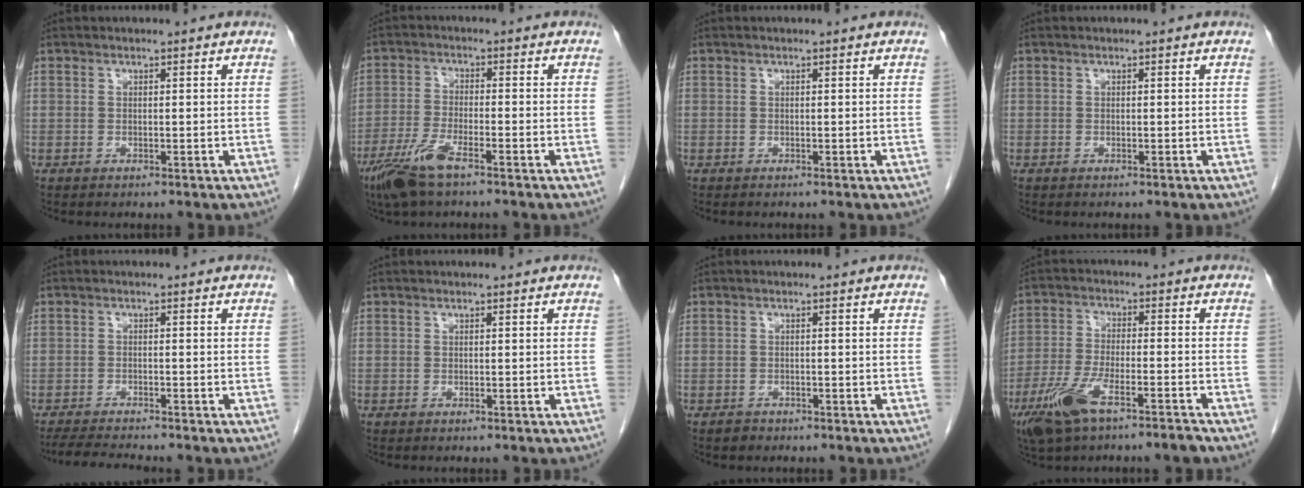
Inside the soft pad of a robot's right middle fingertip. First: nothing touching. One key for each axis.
{"total": 7.0, "fx": -4.7, "fy": 1.1, "fz": 5.1, "tx": -0.115, "ty": -0.015, "tz": -0.090}
{"total": 0.0}
{"total": 0.0}
{"total": 4.5, "fx": -4.3, "fy": -0.4, "fz": 1.5, "tx": -0.024, "ty": -0.021, "tz": -0.074}
{"total": 0.0}
{"total": 1.2, "fx": -0.9, "fy": 0.7, "fz": 0.1, "tx": -0.003, "ty": 0.002, "tz": -0.016}
{"total": 9.5, "fx": -6.4, "fy": 1.8, "fz": 6.9, "tx": -0.141, "ty": -0.011, "tz": -0.116}